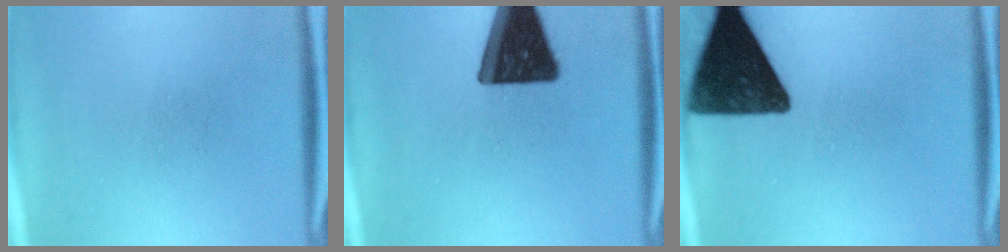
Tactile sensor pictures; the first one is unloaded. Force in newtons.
{"total": 17.6}
{"total": 16.3}